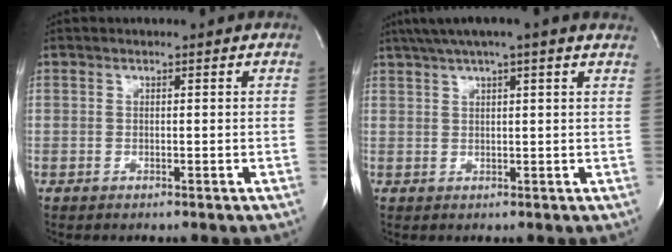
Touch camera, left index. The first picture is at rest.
{"total": 10.1, "force": [7.7, 0.1, 6.5], "torque": [-0.113, 0.038, 0.100]}